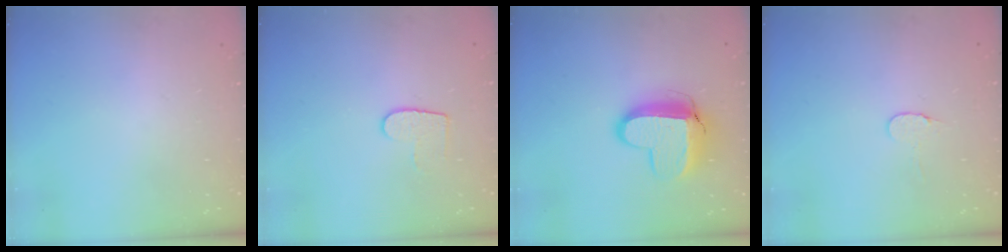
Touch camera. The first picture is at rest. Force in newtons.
{"total": 6.3, "press": 6.3, "slide": 0.4}
{"total": 11.8, "press": 11.8, "slide": 1.2}
{"total": 4.5, "press": 4.5, "slide": 0.4}